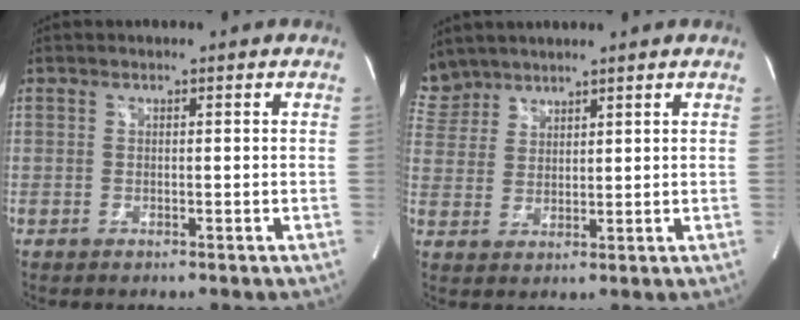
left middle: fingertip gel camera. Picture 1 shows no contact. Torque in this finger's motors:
{"motor_torque": [0.46, -0.46, 0.11, -0.05]}